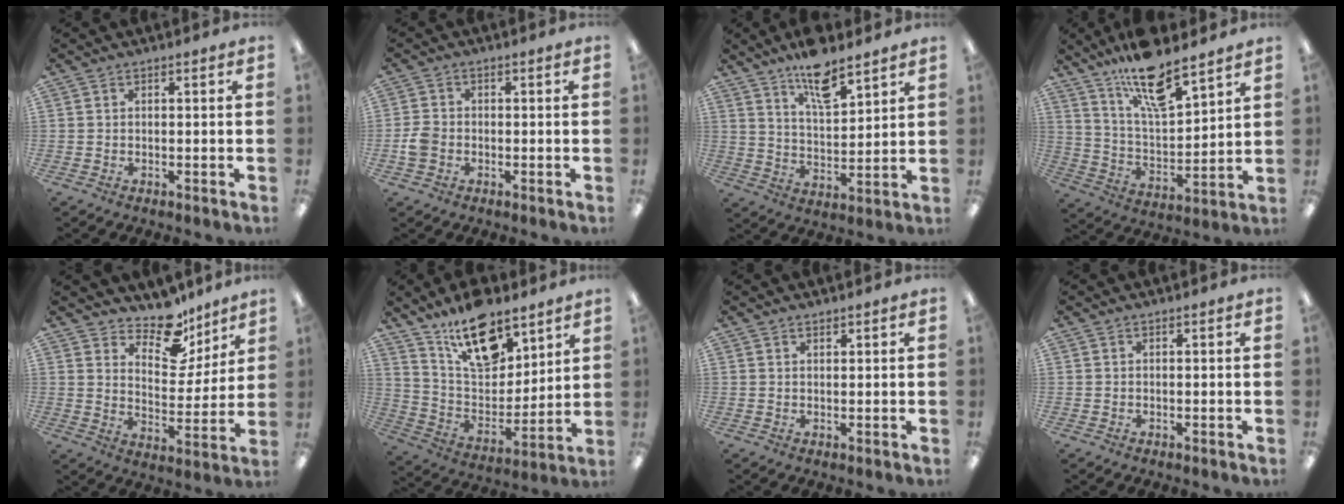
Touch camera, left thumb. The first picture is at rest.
{"total": 3.9, "force": [-1.2, 3.0, 2.1], "torque": [-0.041, 0.007, -0.022]}
{"total": 11.2, "force": [8.8, 3.8, 5.9], "torque": [-0.099, -0.046, 0.154]}
{"total": 15.9, "force": [12.3, 4.6, 9.0], "torque": [-0.160, -0.067, 0.209]}
{"total": 12.7, "force": [10.0, 6.3, 4.8], "torque": [-0.070, -0.072, 0.180]}
{"total": 18.5, "force": [12.7, 9.3, 9.8], "torque": [-0.161, -0.073, 0.224]}
{"total": 1.0, "force": [0.9, 0.2, 0.1], "torque": [-0.004, 0.000, 0.018]}
{"total": 0.0}